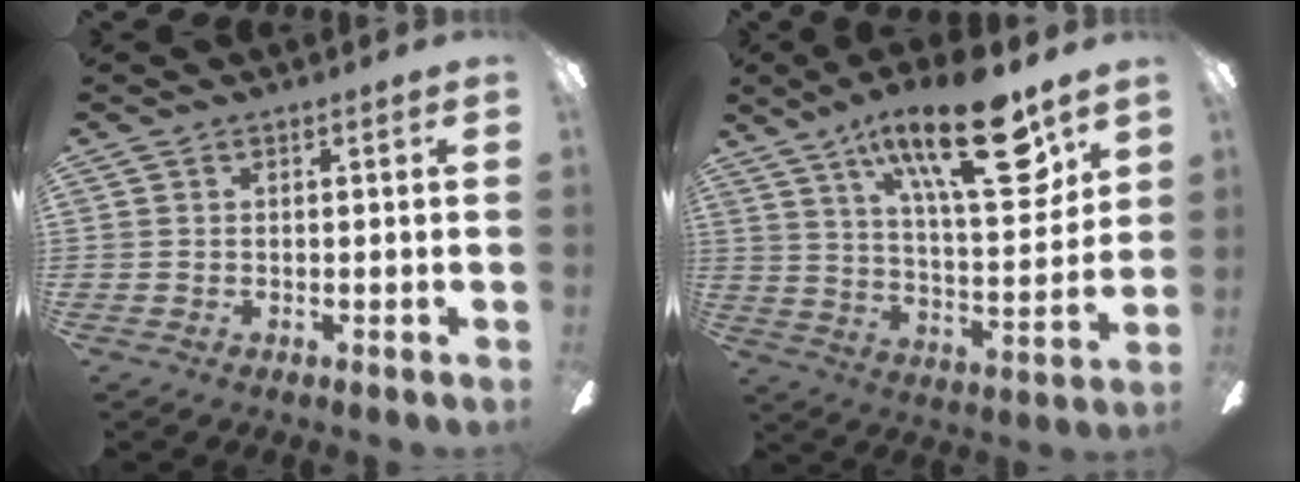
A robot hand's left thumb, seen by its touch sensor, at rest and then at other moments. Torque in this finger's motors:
{"motor_torque": [0.14, 0.58, 1.75, -1.02, 0.42]}